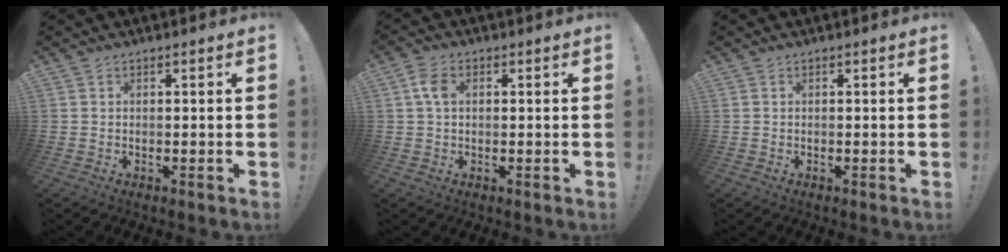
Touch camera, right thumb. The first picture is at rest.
{"total": 4.6, "force": [1.0, 2.9, 3.4], "torque": [-0.073, 0.008, 0.017]}
{"total": 0.0}